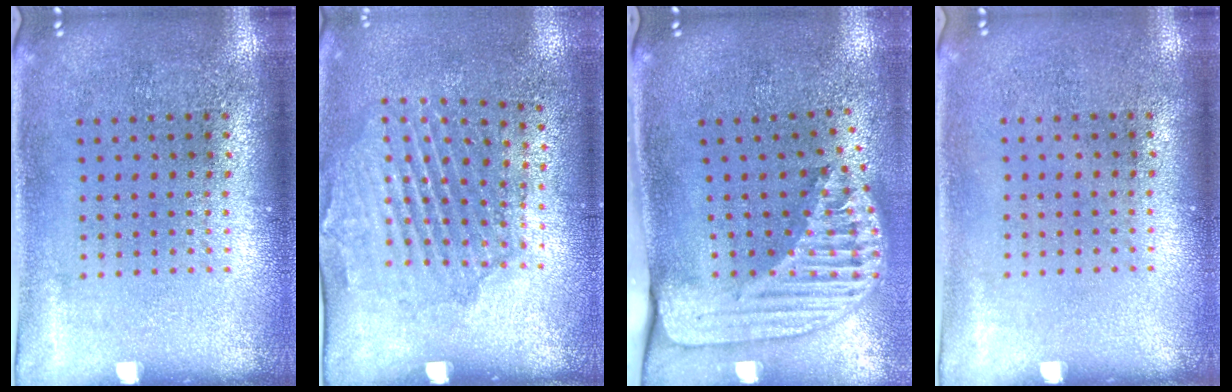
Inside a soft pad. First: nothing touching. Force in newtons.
{"total": 1.6, "press": 1.4, "slide": 0.8}
{"total": 2.6, "press": 1.8, "slide": 1.8}
{"total": 0.0}